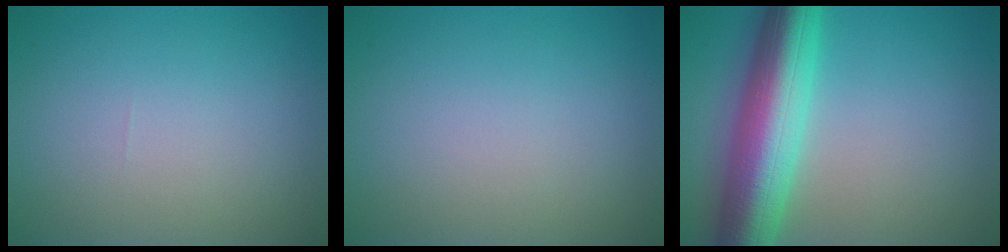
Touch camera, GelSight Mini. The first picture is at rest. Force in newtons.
{"total": 0.0}
{"total": 10.1, "press": 10.1, "slide": 0.4}